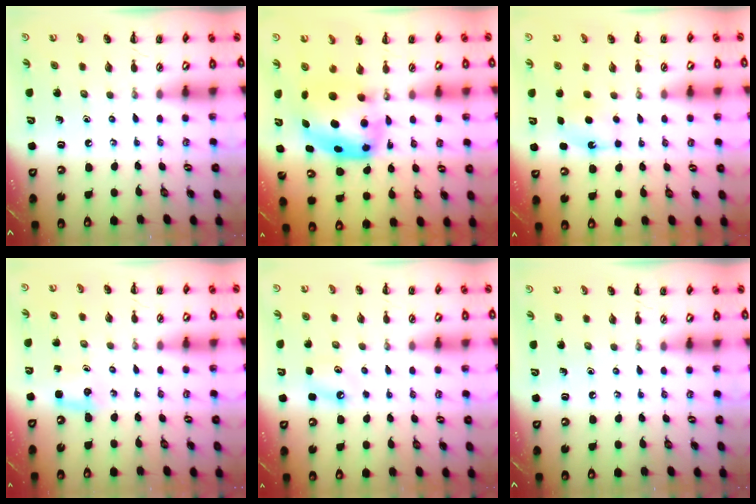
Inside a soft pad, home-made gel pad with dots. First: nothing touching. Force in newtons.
{"total": 8.1, "press": 7.8, "slide": 1.9}
{"total": 5.6, "press": 5.5, "slide": 1.4}
{"total": 2.8, "press": 2.6, "slide": 0.9}
{"total": 5.9, "press": 5.6, "slide": 1.9}
{"total": 0.0}